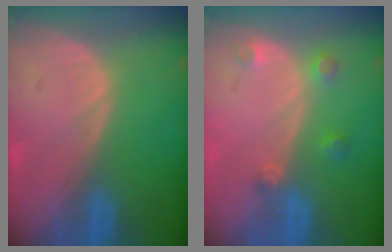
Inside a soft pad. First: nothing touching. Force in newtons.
{"total": 2.6, "press": 2.6, "slide": 0.4}